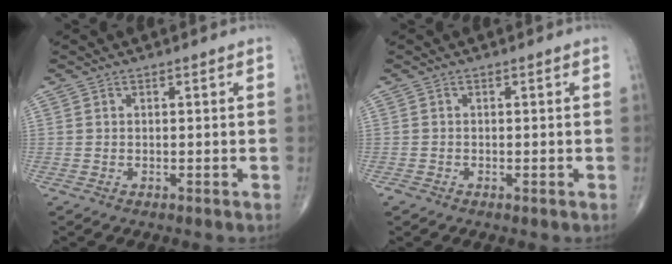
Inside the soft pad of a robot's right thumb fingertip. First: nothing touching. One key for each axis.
{"total": 1.5, "fx": -1.2, "fy": 0.8, "fz": 0.2, "tx": -0.004, "ty": 0.000, "tz": -0.028}